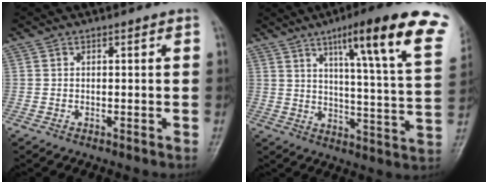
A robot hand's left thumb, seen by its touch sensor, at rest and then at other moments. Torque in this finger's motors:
{"motor_torque": [0.97, 0.38, 1.59, -1.19, 0.25]}